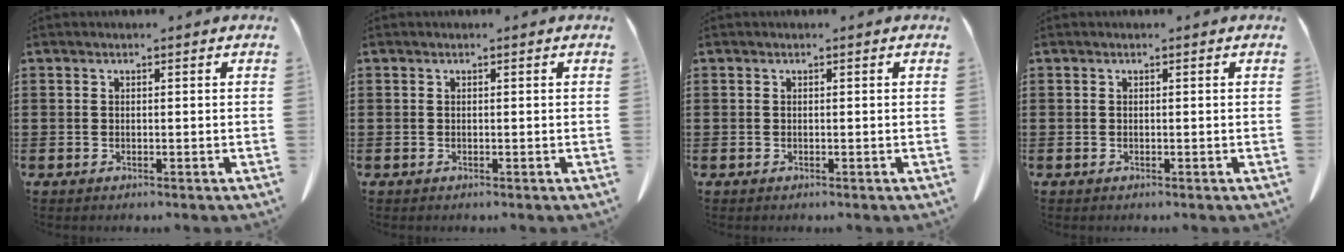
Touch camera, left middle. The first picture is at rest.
{"total": 0.0}
{"total": 0.0}
{"total": 0.0}